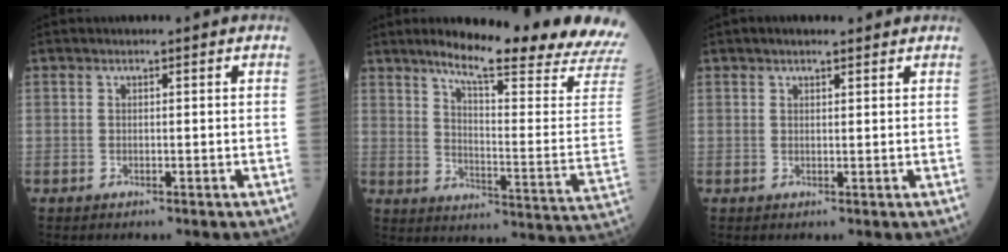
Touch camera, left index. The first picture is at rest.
{"total": 23.0, "force": [20.2, -0.8, 11.0], "torque": [-0.166, -0.093, 0.255]}
{"total": 2.8, "force": [2.2, 1.0, 1.5], "torque": [-0.028, 0.015, 0.034]}